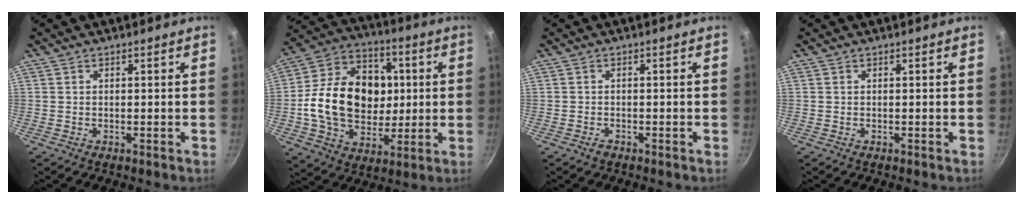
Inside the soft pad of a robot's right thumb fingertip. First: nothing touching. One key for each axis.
{"total": 22.1, "fx": 0.7, "fy": 16.8, "fz": 14.2, "tx": -0.206, "ty": 0.023, "tz": 0.011}
{"total": 1.0, "fx": -0.8, "fy": 0.6, "fz": 0.3, "tx": -0.009, "ty": 0.007, "tz": -0.014}
{"total": 0.0}